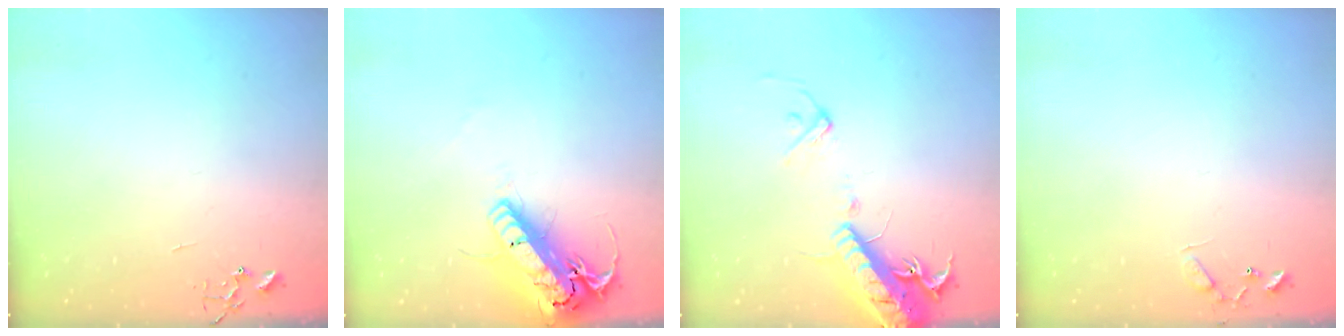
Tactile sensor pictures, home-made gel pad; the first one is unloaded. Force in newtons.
{"total": 20.0, "press": 19.6, "slide": 4.1}
{"total": 17.9, "press": 17.6, "slide": 3.5}
{"total": 5.6, "press": 5.6, "slide": 0.5}